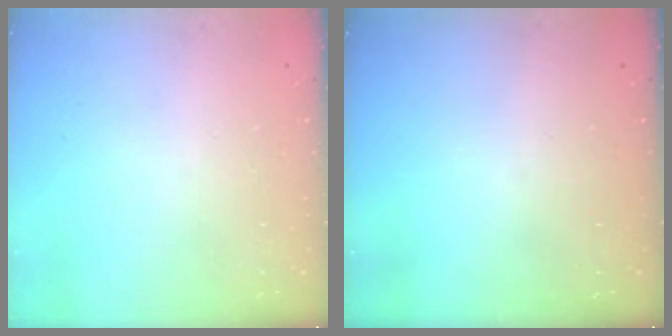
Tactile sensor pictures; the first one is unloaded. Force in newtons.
{"total": 0.0}